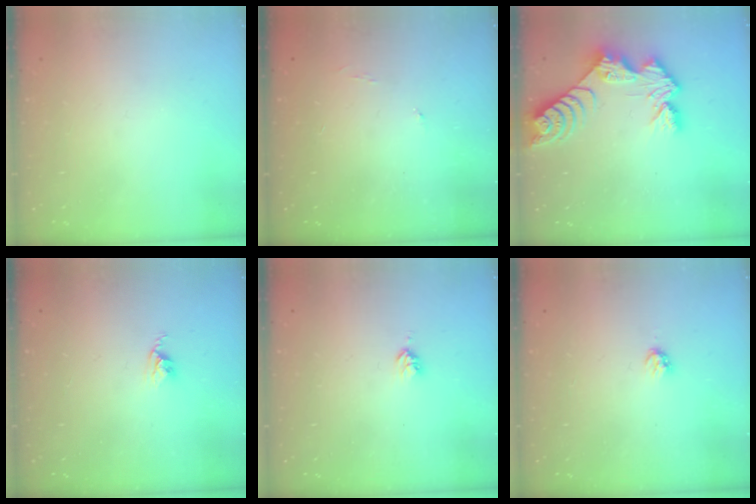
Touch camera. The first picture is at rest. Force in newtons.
{"total": 3.1, "press": 3.1, "slide": 0.5}
{"total": 10.9, "press": 10.9, "slide": 0.8}
{"total": 2.8, "press": 2.7, "slide": 0.4}
{"total": 3.7, "press": 3.7, "slide": 0.5}
{"total": 2.8, "press": 2.8, "slide": 0.2}